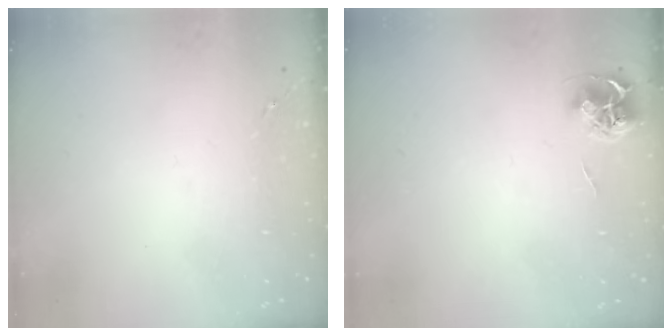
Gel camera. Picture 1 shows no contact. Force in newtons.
{"total": 7.1, "press": 7.1, "slide": 0.4}